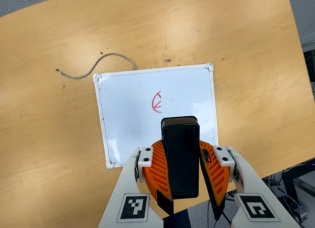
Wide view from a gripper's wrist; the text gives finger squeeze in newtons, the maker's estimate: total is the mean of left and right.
{"total": 9.7, "left": 9.6, "right": 9.8}